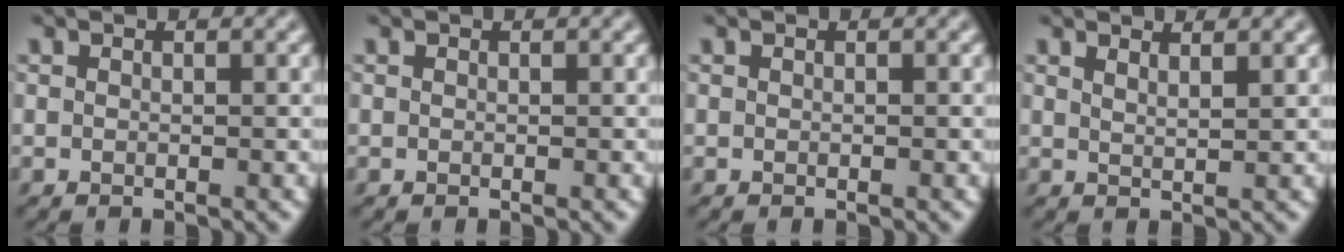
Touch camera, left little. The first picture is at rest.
{"total": 0.0}
{"total": 0.0}
{"total": 1.4, "force": [1.2, 0.1, 0.8], "torque": [-0.010, 0.003, 0.016]}